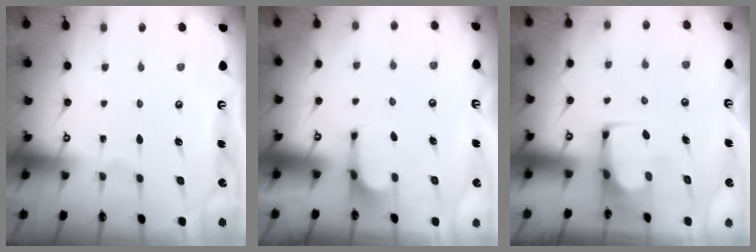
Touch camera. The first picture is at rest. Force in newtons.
{"total": 1.2, "press": 0.7, "slide": 1.0}
{"total": 2.4, "press": 2.3, "slide": 0.5}